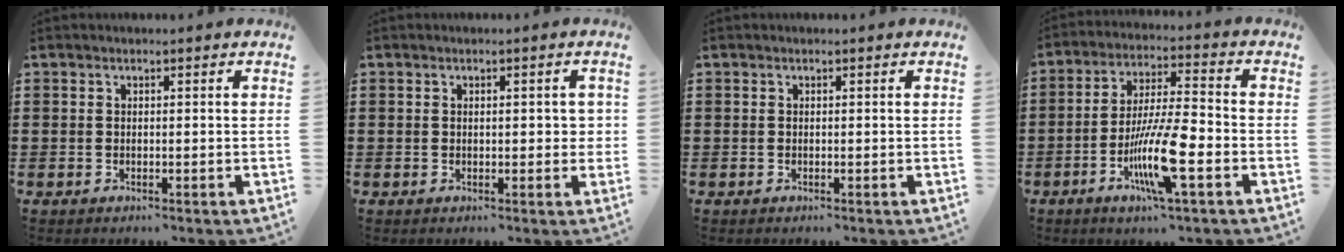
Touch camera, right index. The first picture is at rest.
{"total": 2.3, "force": [0.2, 1.0, 2.1], "torque": [-0.031, 0.004, 0.001]}
{"total": 0.0}
{"total": 11.4, "force": [-4.0, 1.9, 10.5], "torque": [-0.210, -0.011, -0.075]}